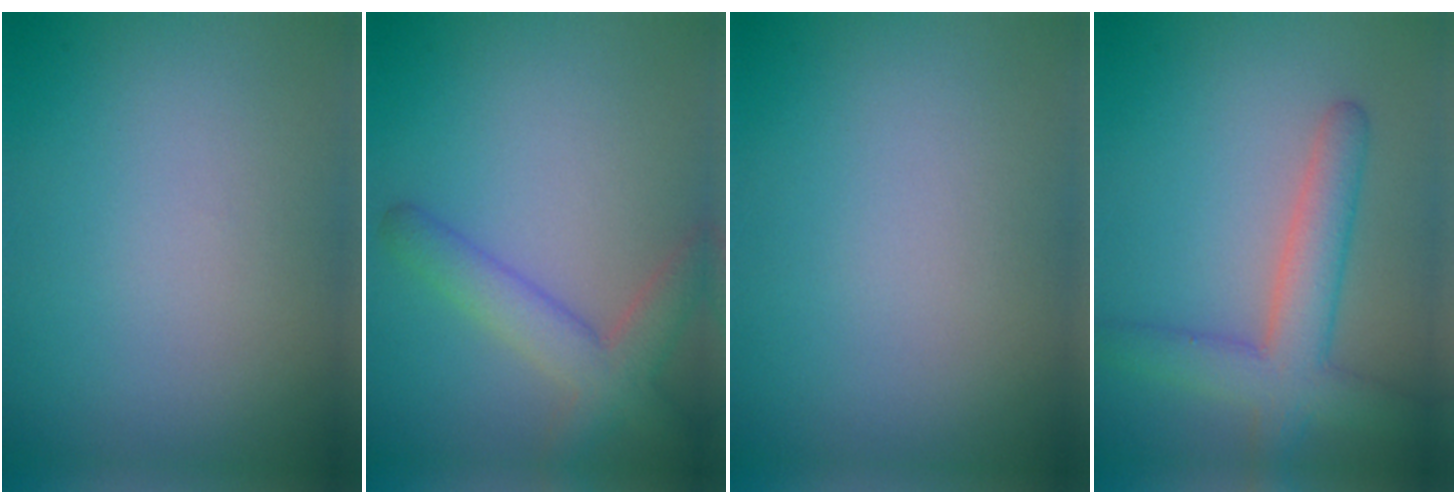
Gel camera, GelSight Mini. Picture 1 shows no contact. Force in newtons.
{"total": 4.1, "press": 4.1, "slide": 0.3}
{"total": 0.0}
{"total": 4.9, "press": 4.9, "slide": 0.3}